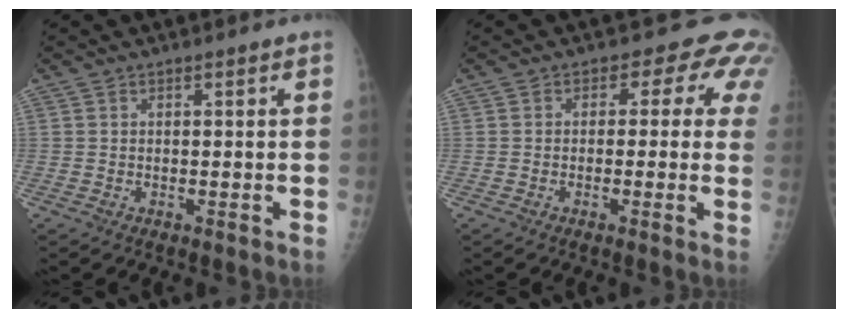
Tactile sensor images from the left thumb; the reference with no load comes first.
{"total": 6.3, "force": [1.9, 4.2, 4.3], "torque": [-0.006, 0.004, -0.002]}